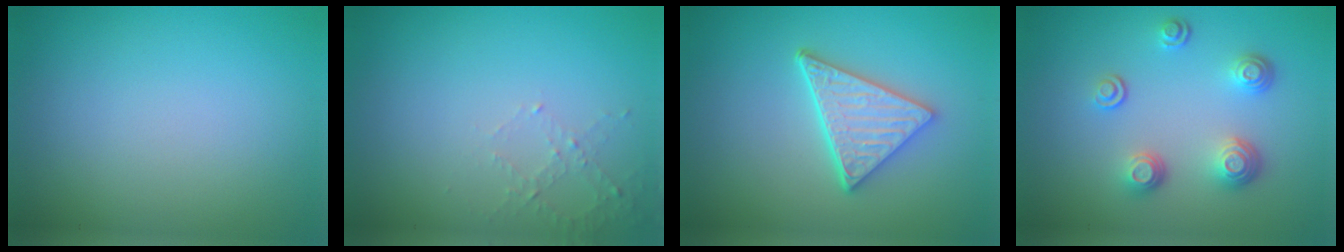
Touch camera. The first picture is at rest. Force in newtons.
{"total": 1.3, "press": 1.3, "slide": 0.4}
{"total": 4.9, "press": 3.7, "slide": 3.3}
{"total": 3.4, "press": 2.6, "slide": 2.1}